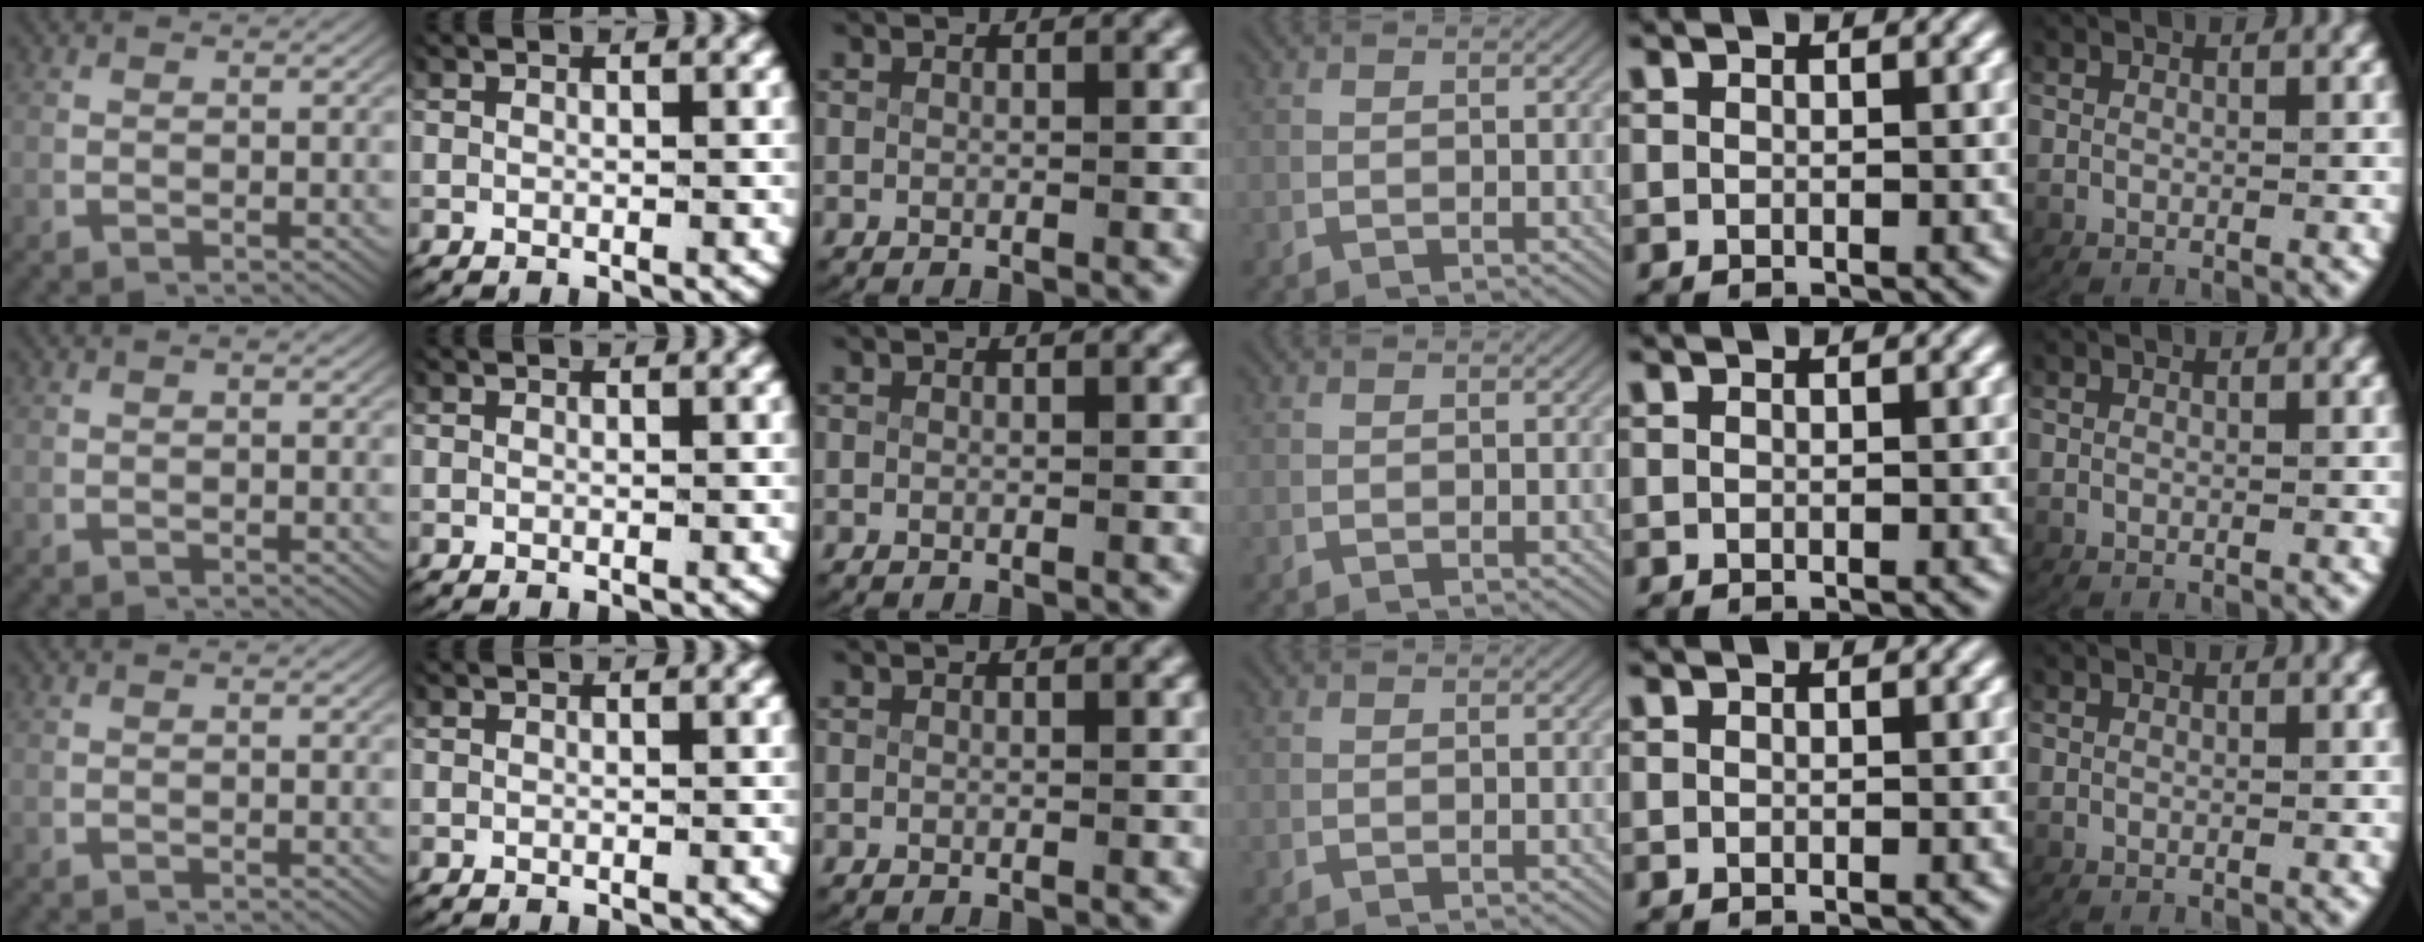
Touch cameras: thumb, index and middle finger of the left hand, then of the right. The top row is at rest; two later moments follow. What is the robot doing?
{"motion": "lift_and_place", "object": "paper"}